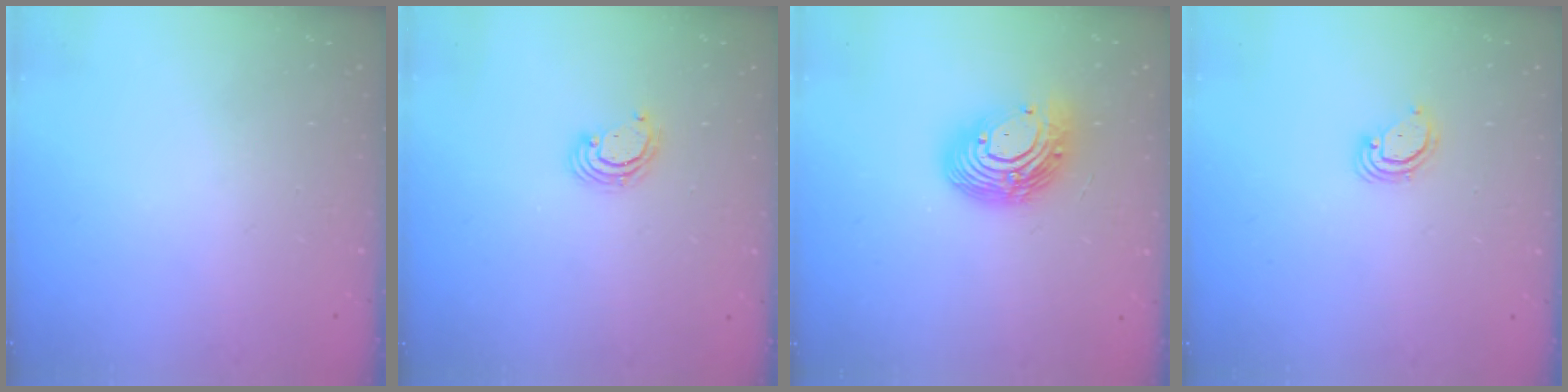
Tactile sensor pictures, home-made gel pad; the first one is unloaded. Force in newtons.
{"total": 3.2, "press": 3.2, "slide": 0.1}
{"total": 14.5, "press": 14.4, "slide": 1.3}
{"total": 2.9, "press": 2.9, "slide": 0.2}